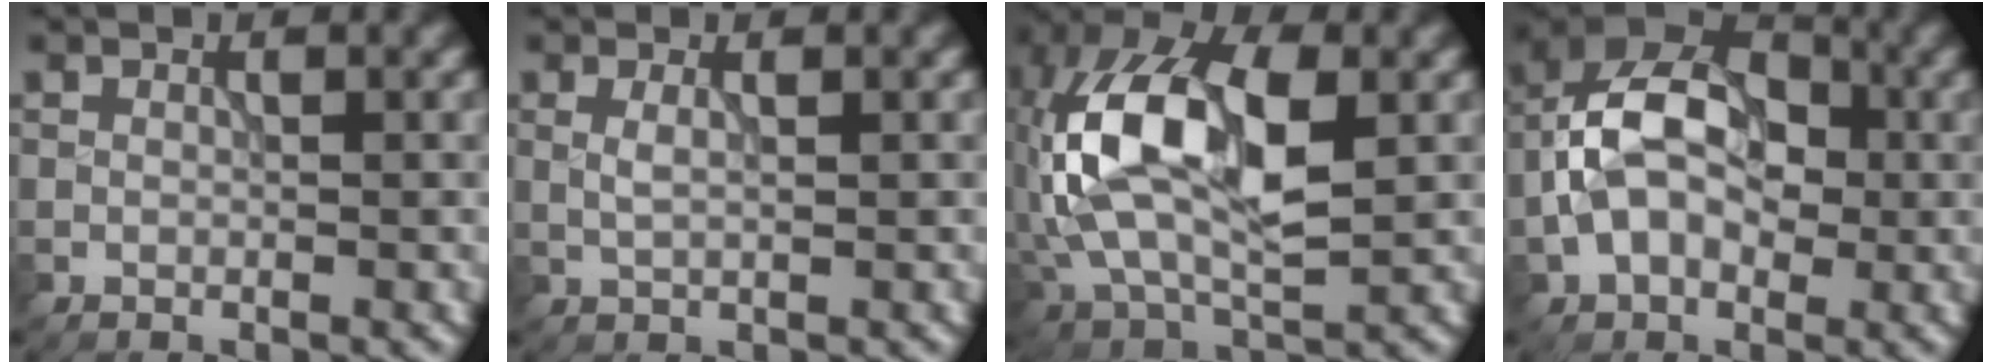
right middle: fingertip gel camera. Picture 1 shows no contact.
{"total": 1.1, "force": [0.4, 0.3, 1.0], "torque": [-0.021, 0.000, 0.007]}
{"total": 12.5, "force": [0.7, 6.5, 10.6], "torque": [-0.213, 0.019, 0.005]}
{"total": 9.0, "force": [-0.6, 5.9, 6.8], "torque": [-0.122, 0.025, -0.023]}